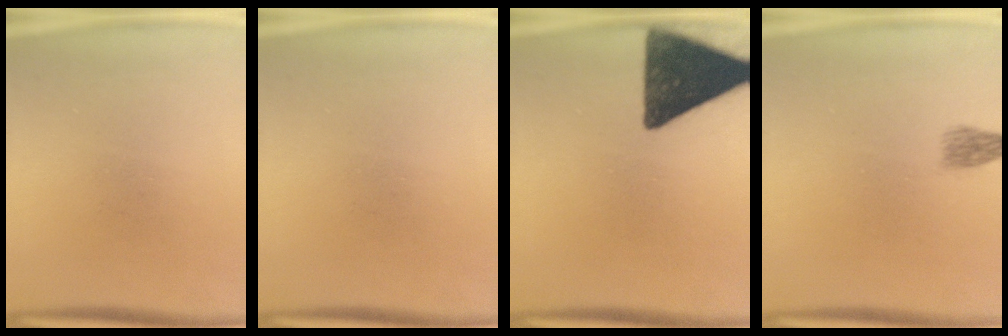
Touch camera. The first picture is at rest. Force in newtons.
{"total": 0.0}
{"total": 16.3}
{"total": 1.9}